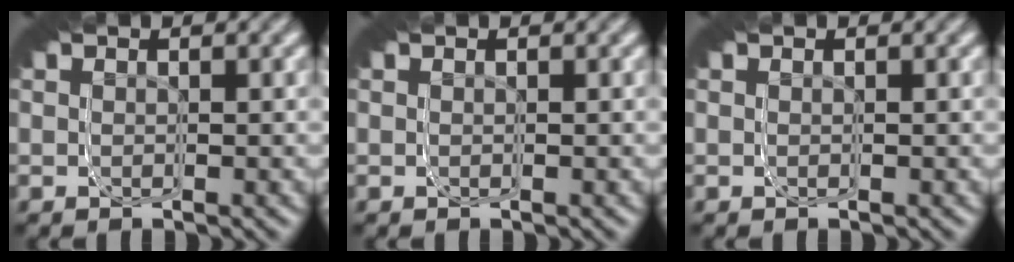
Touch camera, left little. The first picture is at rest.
{"total": 0.0}
{"total": 0.0}